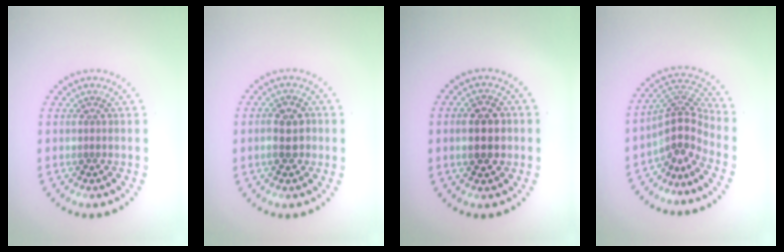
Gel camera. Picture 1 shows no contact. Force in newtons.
{"total": 3.0, "press": 2.9, "slide": 0.6}
{"total": 4.6, "press": 4.6, "slide": 0.3}
{"total": 3.9, "press": 2.7, "slide": 2.9}